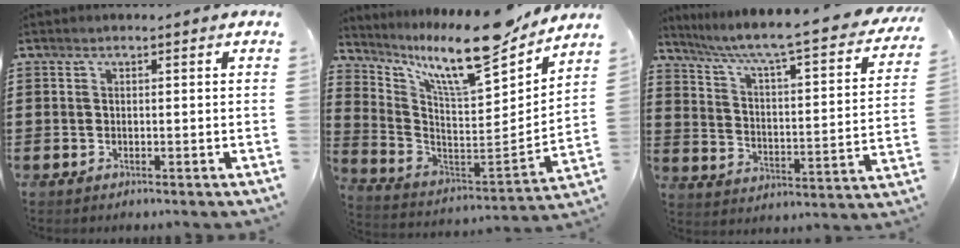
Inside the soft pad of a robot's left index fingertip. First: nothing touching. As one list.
[{"total": 13.8, "force": [11.2, 1.7, 7.8], "torque": [-0.167, -0.079, 0.186]}, {"total": 6.3, "force": [5.0, -0.2, 3.8], "torque": [-0.096, -0.047, 0.072]}]